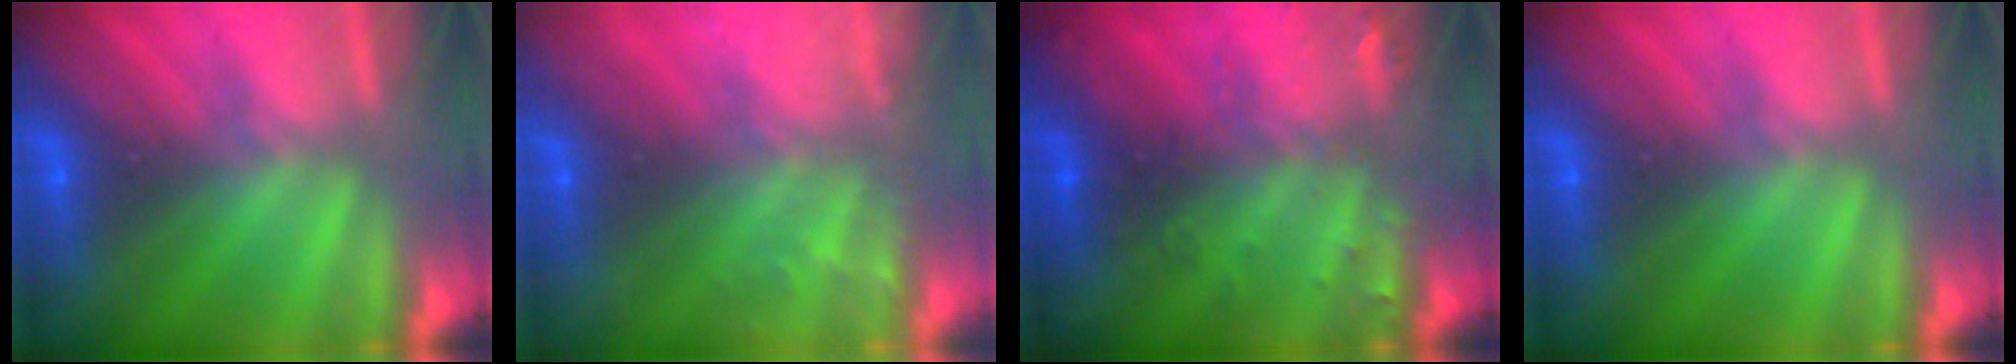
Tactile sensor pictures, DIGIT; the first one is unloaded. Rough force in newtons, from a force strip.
{"total": 6.6}
{"total": 3.0}
{"total": 0.0}